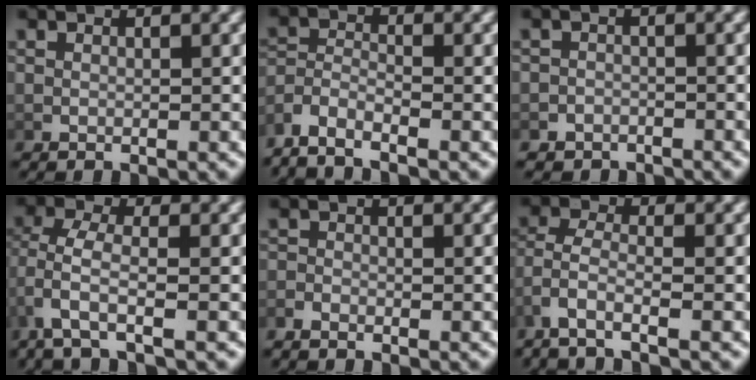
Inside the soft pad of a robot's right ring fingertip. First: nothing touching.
{"total": 3.8, "force": [-2.0, 2.6, 1.9], "torque": [-0.064, -0.017, -0.035]}
{"total": 3.1, "force": [-2.6, 1.6, -0.4], "torque": [0.014, -0.010, -0.045]}
{"total": 2.5, "force": [-0.6, 0.7, 2.3], "torque": [-0.069, -0.016, -0.001]}
{"total": 1.3, "force": [-1.3, 0.2, 0.1], "torque": [-0.001, -0.007, -0.025]}
{"total": 3.2, "force": [-1.2, 1.9, 2.3], "torque": [-0.073, -0.020, -0.013]}